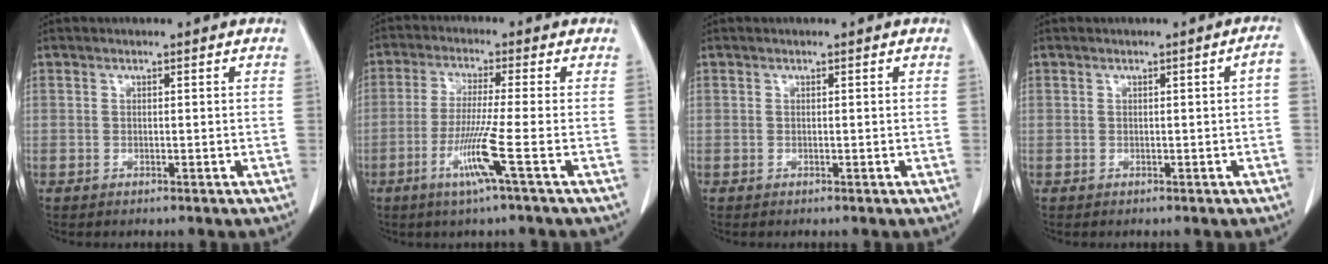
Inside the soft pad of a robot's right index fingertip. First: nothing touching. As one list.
[{"total": 7.4, "force": [-3.0, -1.6, 6.6], "torque": [-0.130, -0.022, -0.065]}, {"total": 0.0}, {"total": 1.5, "force": [-0.2, 0.0, 1.5], "torque": [-0.012, 0.002, -0.002]}]